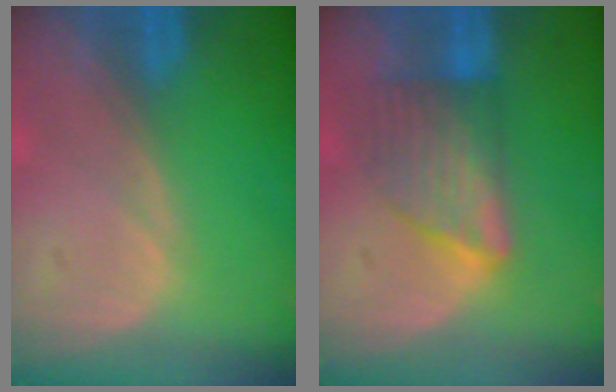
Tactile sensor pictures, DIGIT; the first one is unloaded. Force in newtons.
{"total": 6.3, "press": 6.3, "slide": 0.4}